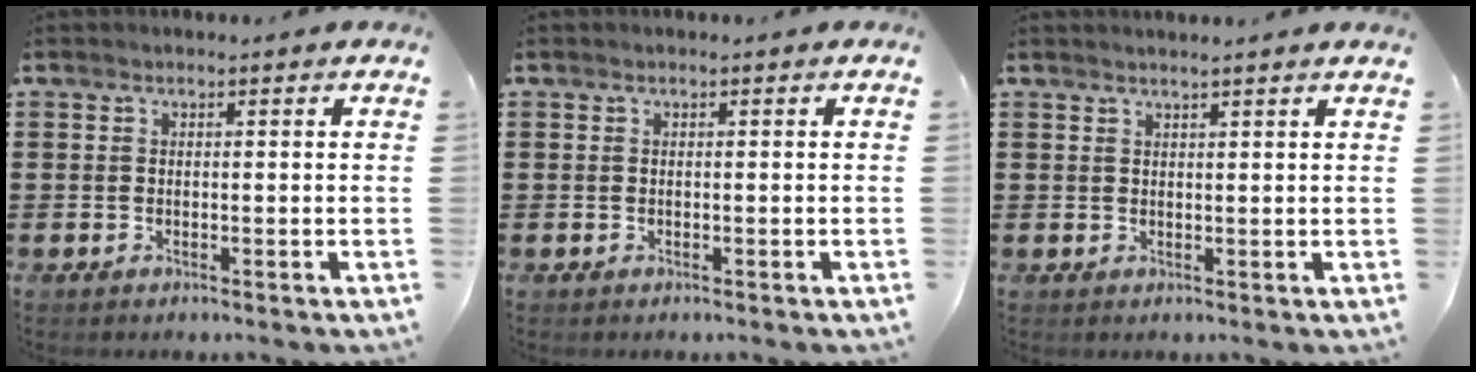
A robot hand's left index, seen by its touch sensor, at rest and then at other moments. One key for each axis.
{"total": 0.0}
{"total": 1.5, "fx": 1.4, "fy": -0.4, "fz": 0.3, "tx": -0.007, "ty": -0.002, "tz": 0.027}